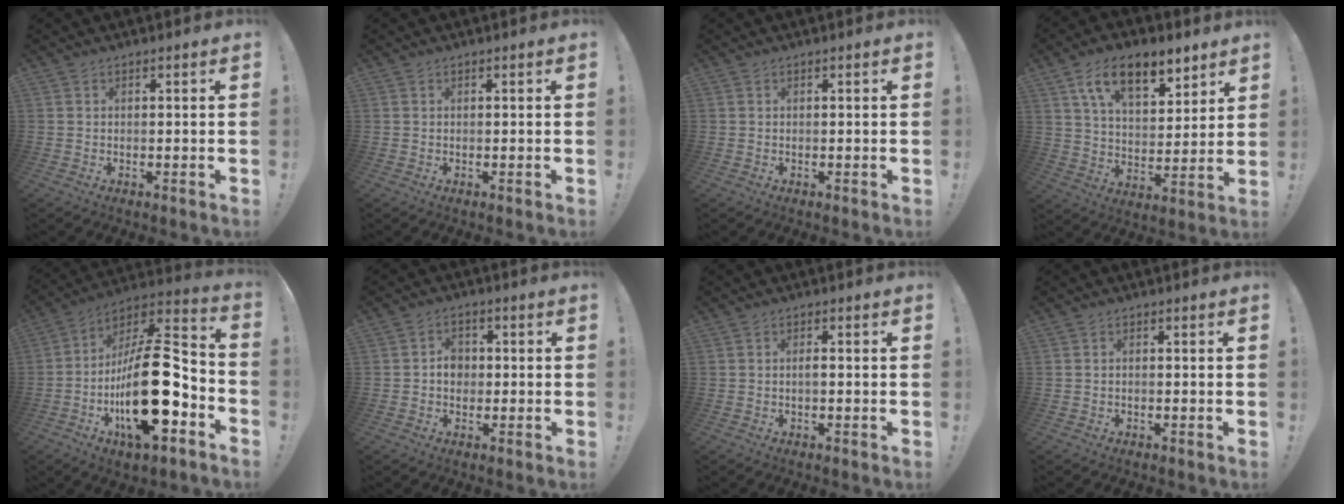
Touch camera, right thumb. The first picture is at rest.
{"total": 0.0}
{"total": 0.0}
{"total": 15.1, "force": [9.1, 7.6, 9.3], "torque": [-0.153, -0.036, 0.164]}
{"total": 27.0, "force": [-6.8, 11.4, 23.4], "torque": [-0.403, 0.039, -0.106]}
{"total": 4.3, "force": [-0.6, 3.5, 2.4], "torque": [-0.029, 0.001, -0.014]}
{"total": 1.4, "force": [-0.5, 0.3, 1.3], "torque": [-0.031, 0.006, -0.009]}
{"total": 0.6, "force": [-0.5, 0.2, 0.3], "torque": [-0.010, 0.002, -0.007]}